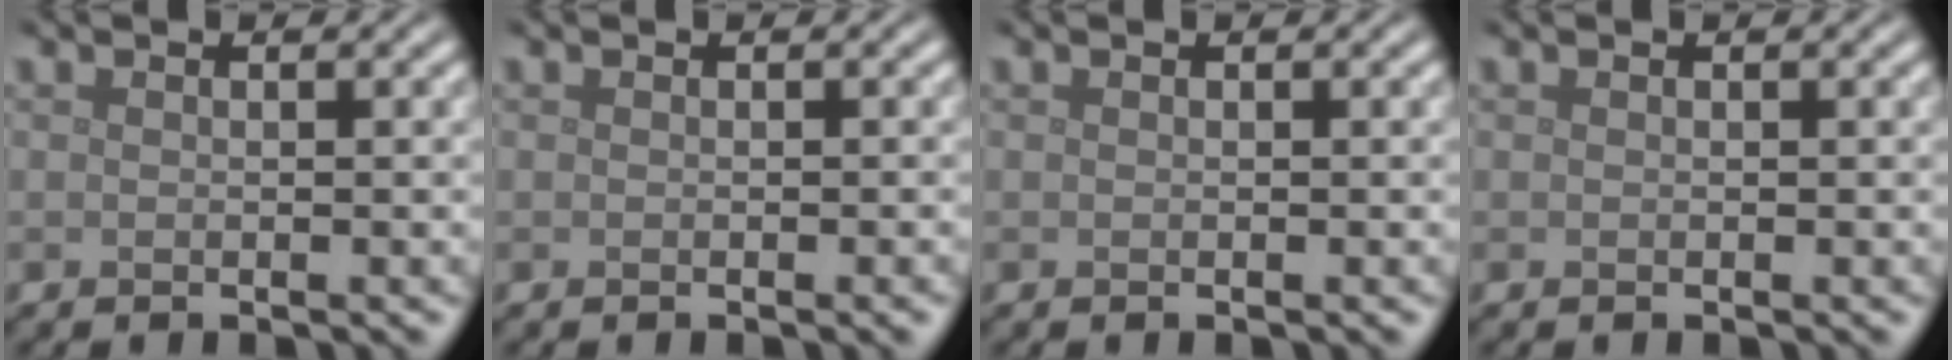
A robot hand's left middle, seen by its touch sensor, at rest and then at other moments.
{"total": 0.7, "force": [-0.3, 0.1, 0.7], "torque": [-0.006, 0.001, -0.003]}
{"total": 0.0}
{"total": 0.0}